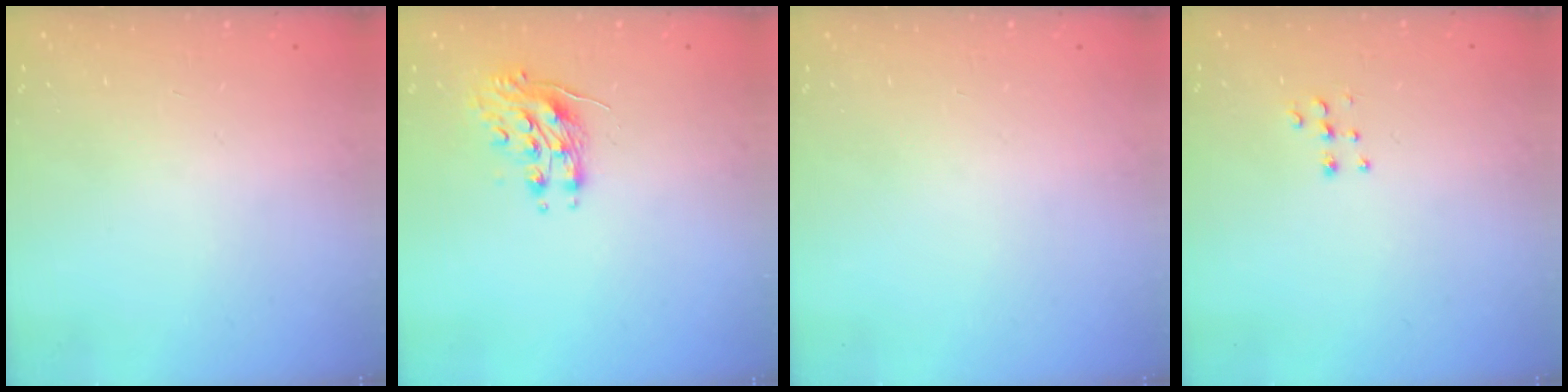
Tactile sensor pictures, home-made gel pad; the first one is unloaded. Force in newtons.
{"total": 8.4, "press": 8.3, "slide": 0.4}
{"total": 0.0}
{"total": 5.2, "press": 5.2, "slide": 0.2}